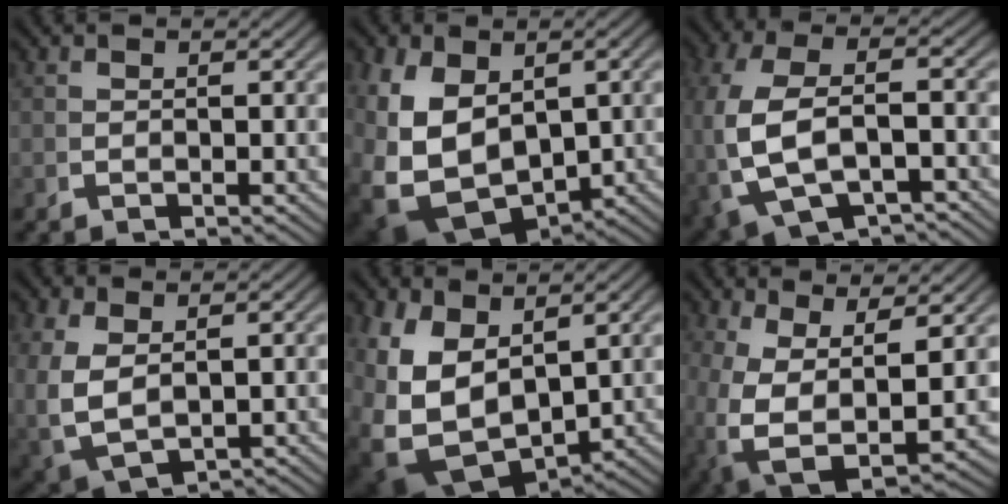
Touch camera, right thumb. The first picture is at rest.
{"total": 14.5, "force": [-2.8, 10.7, 9.4], "torque": [-0.248, -0.075, -0.011]}
{"total": 7.7, "force": [-1.9, 4.3, 6.1], "torque": [-0.156, -0.018, -0.008]}
{"total": 5.2, "force": [-0.3, 3.6, 3.8], "torque": [-0.104, -0.030, 0.025]}
{"total": 13.1, "force": [-2.3, 9.6, 8.7], "torque": [-0.231, -0.072, -0.004]}
{"total": 9.2, "force": [-1.2, 5.8, 7.0], "torque": [-0.173, -0.050, 0.009]}